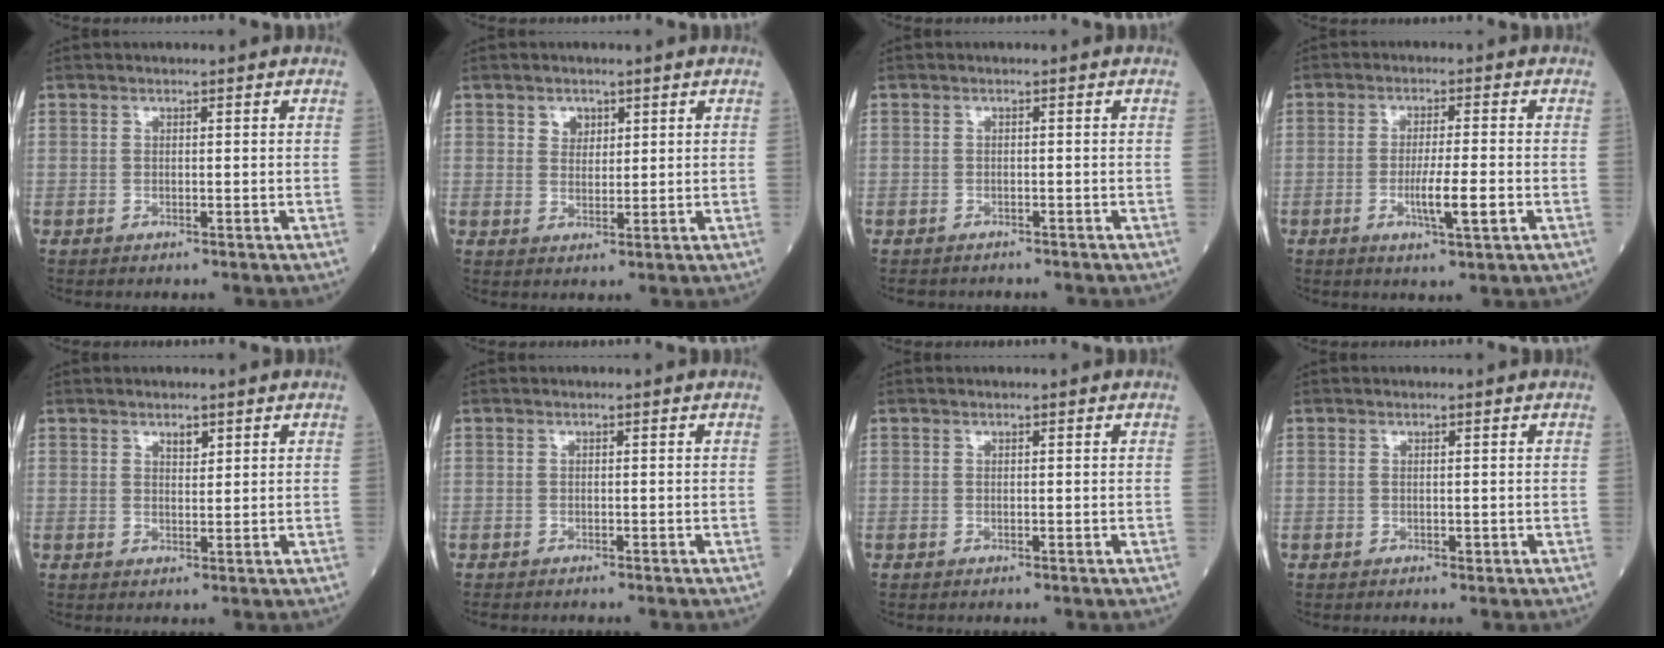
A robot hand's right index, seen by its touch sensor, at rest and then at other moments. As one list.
[{"total": 2.4, "force": [1.4, 1.8, 0.9], "torque": [-0.014, 0.001, 0.023]}, {"total": 2.5, "force": [-2.2, 1.0, 0.1], "torque": [-0.002, 0.000, -0.034]}, {"total": 5.8, "force": [-1.7, 0.2, 5.6], "torque": [-0.098, -0.009, -0.027]}, {"total": 1.6, "force": [1.1, 0.6, 1.0], "torque": [-0.014, -0.003, 0.019]}, {"total": 2.0, "force": [-1.8, 0.5, 0.6], "torque": [-0.008, -0.004, -0.023]}, {"total": 0.0}, {"total": 0.7, "force": [0.0, 0.4, 0.6], "torque": [-0.014, -0.002, 0.003]}]